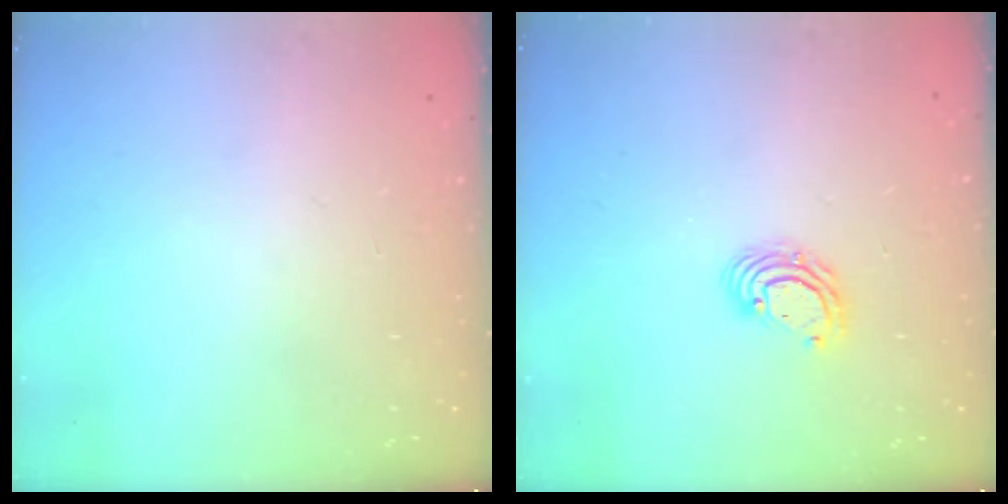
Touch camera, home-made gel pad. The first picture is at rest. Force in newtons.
{"total": 5.7, "press": 5.7, "slide": 0.2}